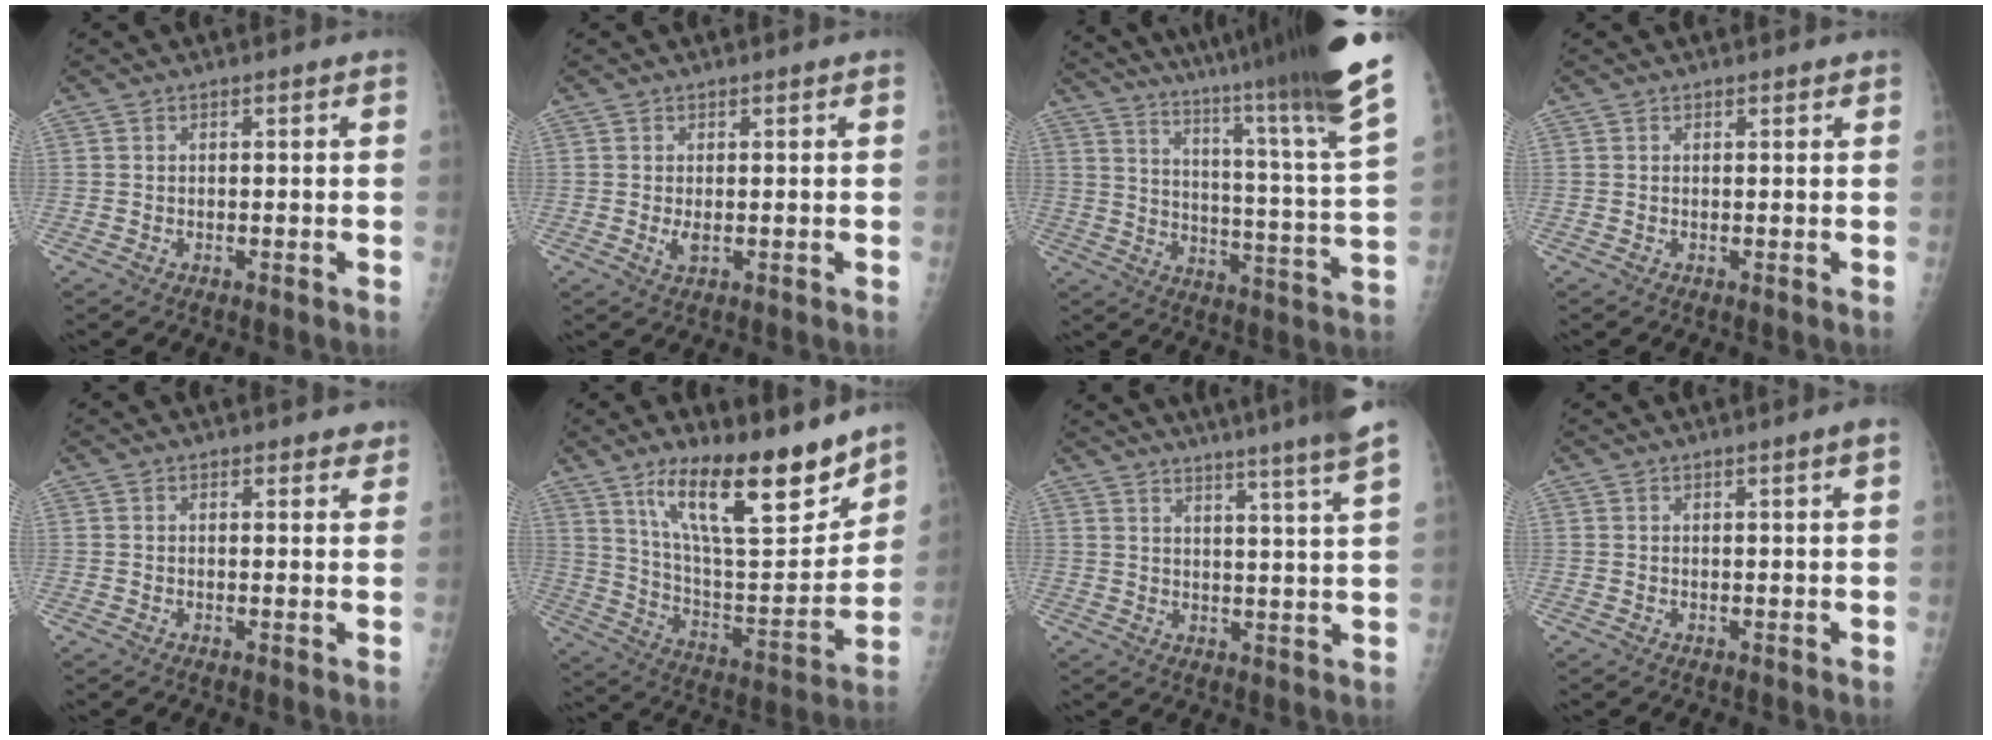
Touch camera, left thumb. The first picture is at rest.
{"total": 2.1, "force": [0.2, 0.9, 1.9], "torque": [-0.034, -0.002, 0.007]}
{"total": 31.3, "force": [24.6, 1.5, 19.2], "torque": [-0.288, -0.143, 0.339]}
{"total": 0.7, "force": [0.6, 0.3, 0.3], "torque": [-0.004, -0.003, 0.007]}
{"total": 2.5, "force": [2.0, 1.1, 1.0], "torque": [0.012, -0.008, 0.018]}
{"total": 21.9, "force": [14.8, 6.0, 15.0], "torque": [-0.211, -0.081, 0.256]}
{"total": 16.6, "force": [13.6, -1.2, 9.4], "torque": [-0.135, -0.069, 0.169]}
{"total": 1.9, "force": [1.0, -0.2, 1.6], "torque": [-0.026, -0.003, 0.014]}